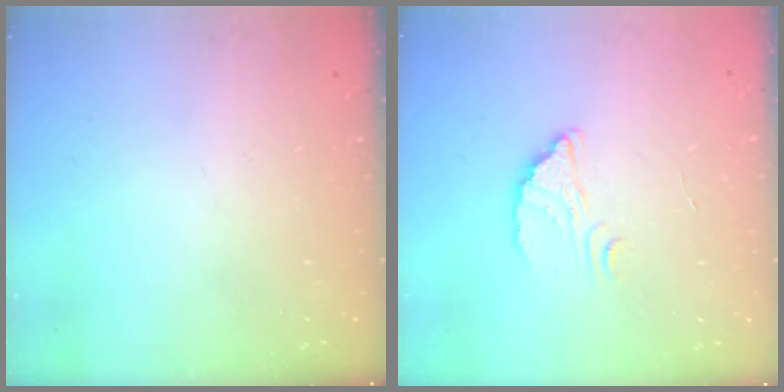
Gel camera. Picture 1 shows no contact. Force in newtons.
{"total": 2.7, "press": 2.7, "slide": 0.2}